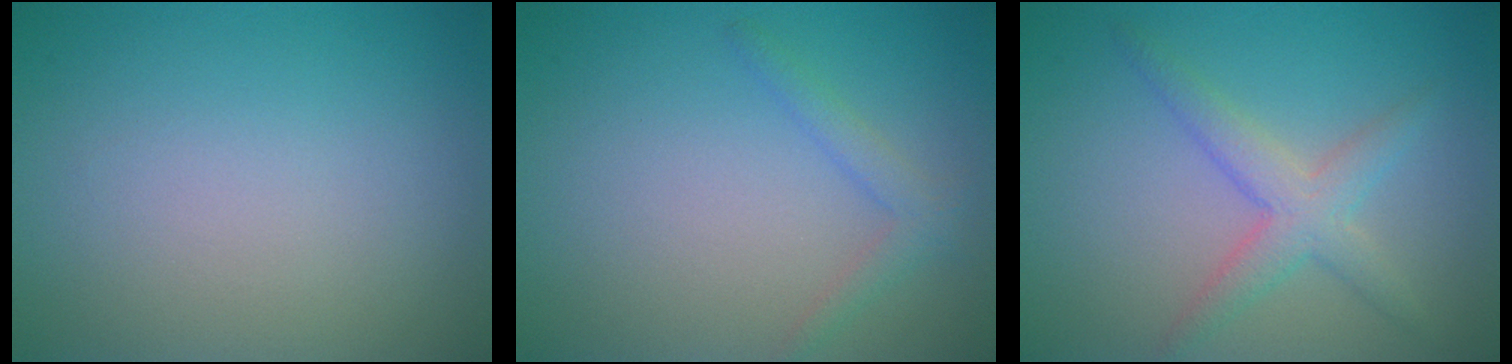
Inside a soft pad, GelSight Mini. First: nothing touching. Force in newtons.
{"total": 1.6, "press": 1.6, "slide": 0.1}
{"total": 3.2, "press": 3.2, "slide": 0.1}